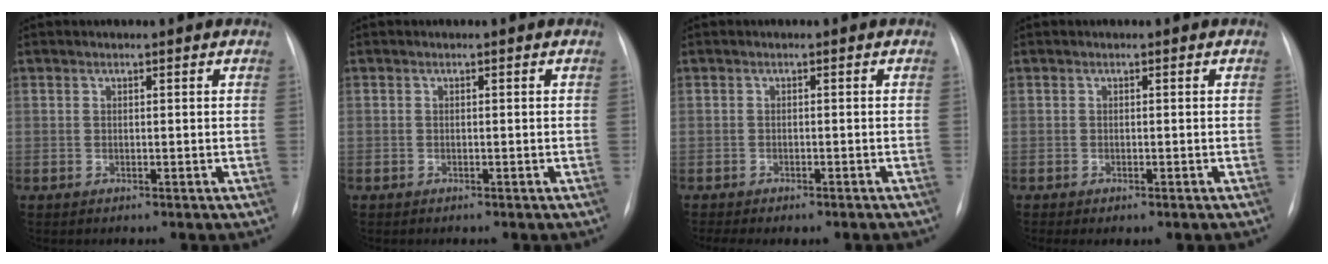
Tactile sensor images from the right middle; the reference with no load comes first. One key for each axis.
{"total": 0.0}
{"total": 4.7, "fx": -4.0, "fy": 1.1, "fz": 2.2, "tx": -0.028, "ty": 0.000, "tz": -0.046}
{"total": 1.4, "fx": -1.0, "fy": 0.2, "fz": 0.9, "tx": -0.015, "ty": -0.006, "tz": -0.010}